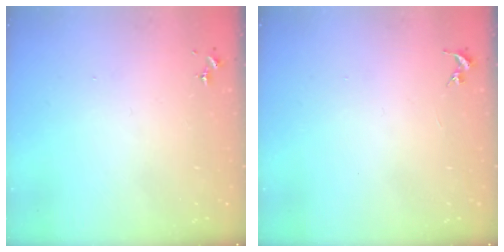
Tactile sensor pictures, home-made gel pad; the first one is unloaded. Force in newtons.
{"total": 0.0}